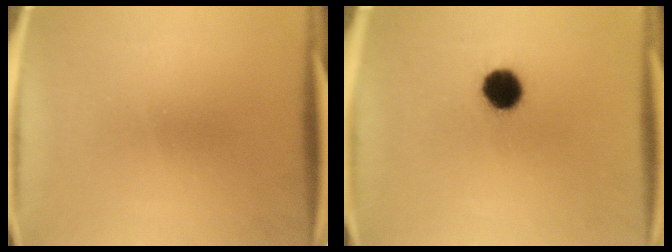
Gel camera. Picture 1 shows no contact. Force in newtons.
{"total": 8.4}